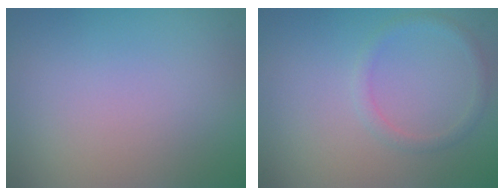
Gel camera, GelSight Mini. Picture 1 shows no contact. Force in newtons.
{"total": 1.3, "press": 1.3, "slide": 0.0}